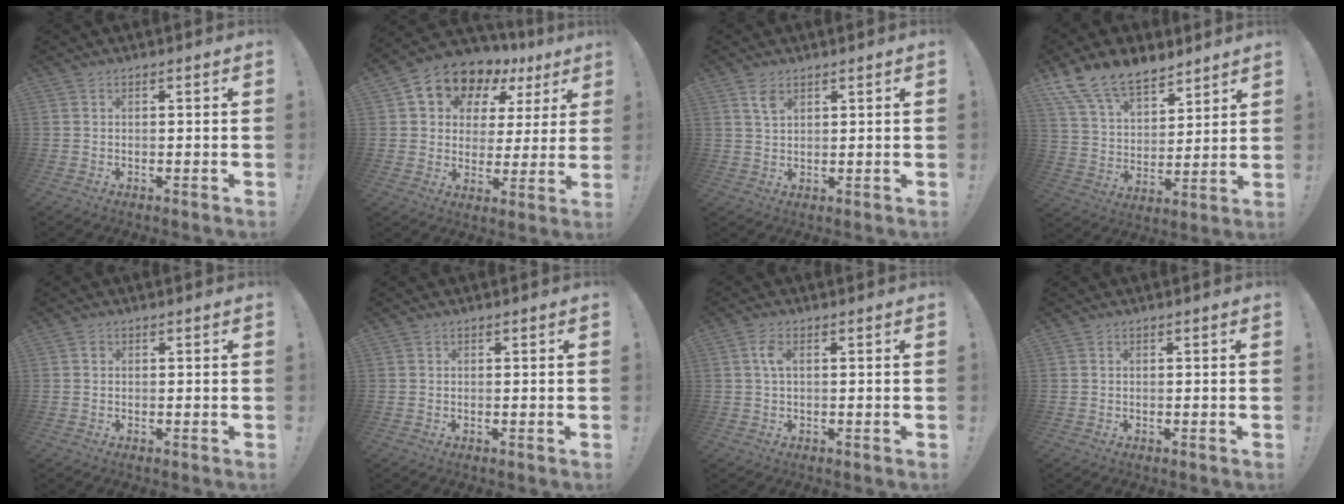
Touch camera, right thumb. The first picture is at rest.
{"total": 10.1, "force": [6.6, 6.6, 3.8], "torque": [-0.065, -0.054, 0.117]}
{"total": 4.0, "force": [2.4, 2.2, 2.4], "torque": [-0.029, -0.013, 0.040]}
{"total": 15.0, "force": [11.4, 7.6, 6.2], "torque": [-0.122, -0.076, 0.217]}
{"total": 0.7, "force": [0.1, 0.7, 0.2], "torque": [-0.006, 0.004, 0.002]}
{"total": 0.0}
{"total": 3.6, "force": [0.6, 1.7, 3.1], "torque": [-0.056, 0.005, 0.009]}
{"total": 0.0}